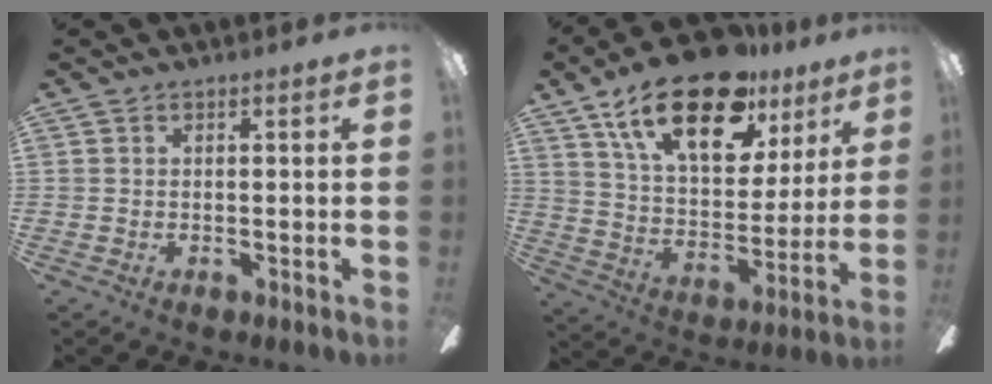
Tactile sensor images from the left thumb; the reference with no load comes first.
{"total": 24.3, "force": [14.9, 11.2, 15.6], "torque": [-0.255, -0.070, 0.258]}